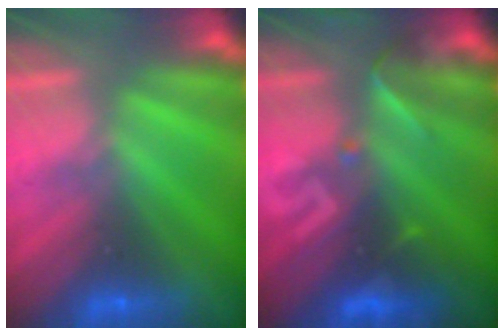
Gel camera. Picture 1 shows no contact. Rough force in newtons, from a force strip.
{"total": 2.9}